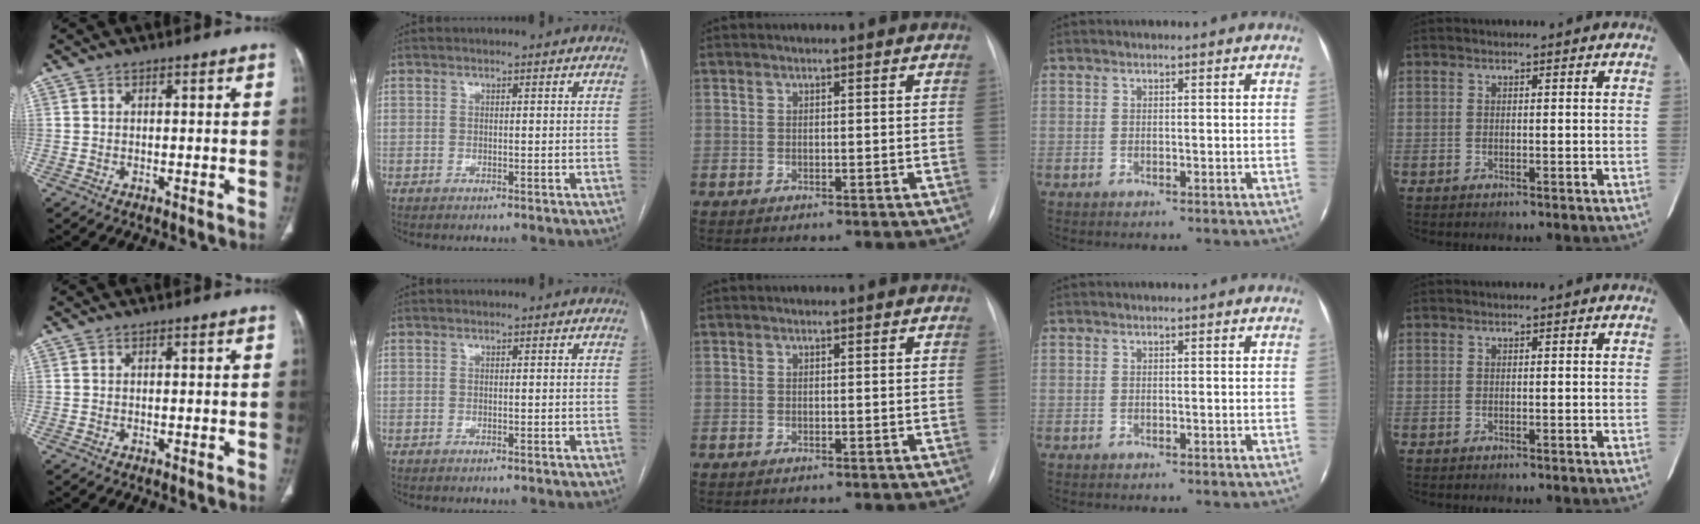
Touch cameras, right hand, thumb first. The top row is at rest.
{}